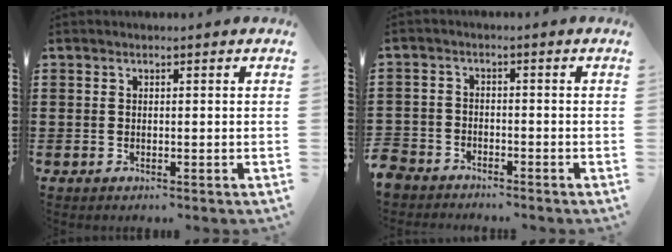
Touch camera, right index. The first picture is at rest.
{"total": 3.4, "force": [-3.1, 1.3, -0.1], "torque": [-0.028, -0.007, -0.075]}